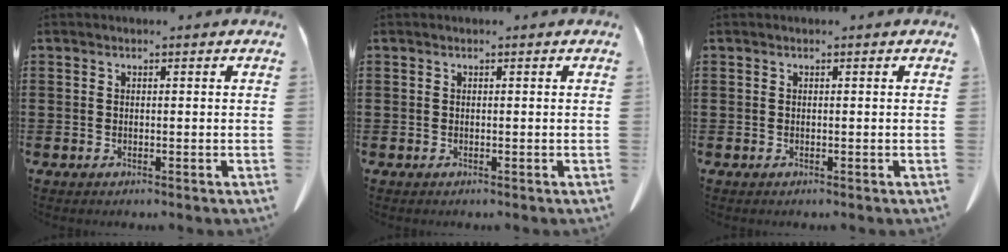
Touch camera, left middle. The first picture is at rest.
{"total": 0.0}
{"total": 0.0}